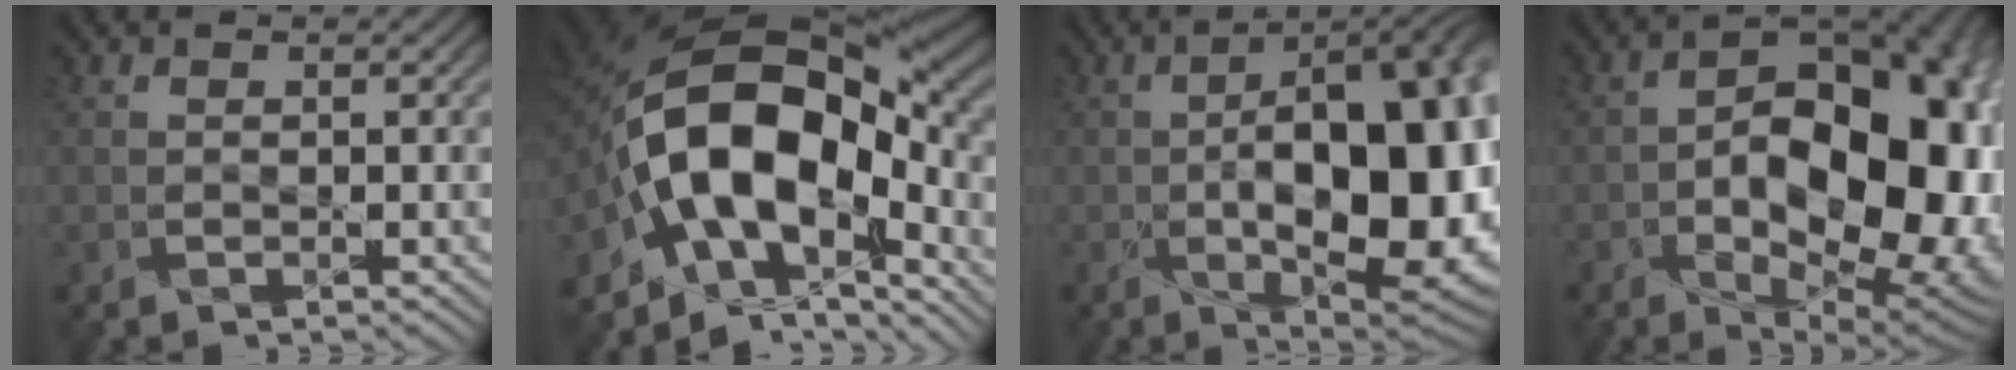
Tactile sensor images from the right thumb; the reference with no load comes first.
{"total": 17.3, "force": [-4.0, 10.6, 13.2], "torque": [-0.233, 0.001, -0.076]}
{"total": 18.7, "force": [-2.2, 8.6, 16.5], "torque": [-0.222, -0.016, -0.031]}
{"total": 18.8, "force": [-3.3, 11.0, 14.8], "torque": [-0.198, -0.020, -0.029]}